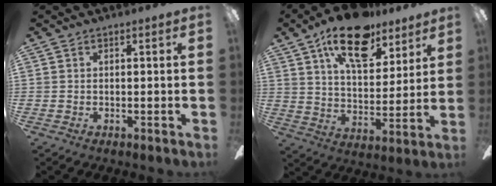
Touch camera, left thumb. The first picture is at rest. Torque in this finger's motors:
{"motor_torque": [0.20, 0.34, 1.86, -0.91, 0.43]}